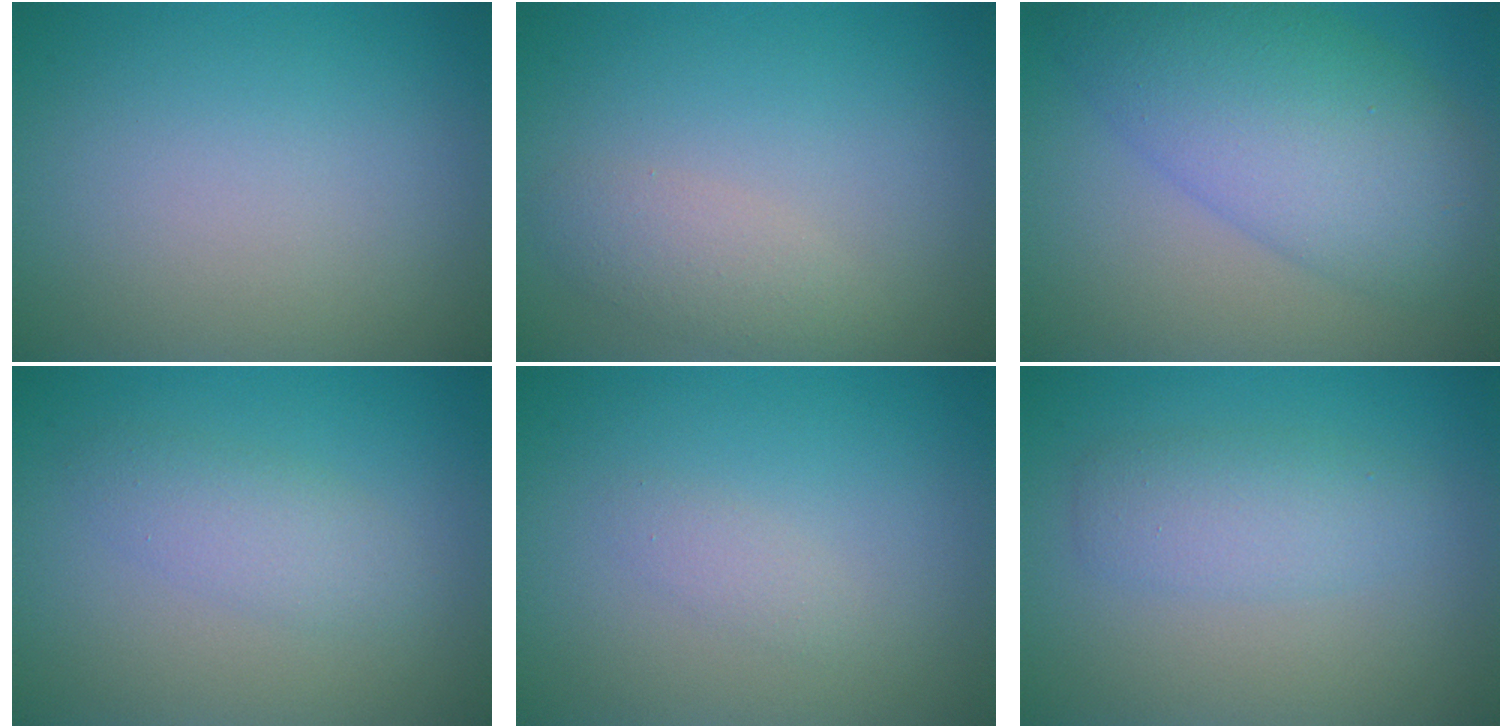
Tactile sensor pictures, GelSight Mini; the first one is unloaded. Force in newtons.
{"total": 2.3, "press": 2.3, "slide": 0.2}
{"total": 8.7, "press": 8.7, "slide": 0.2}
{"total": 2.3, "press": 2.3, "slide": 0.1}
{"total": 1.0, "press": 1.0, "slide": 0.0}
{"total": 2.9, "press": 2.9, "slide": 0.1}